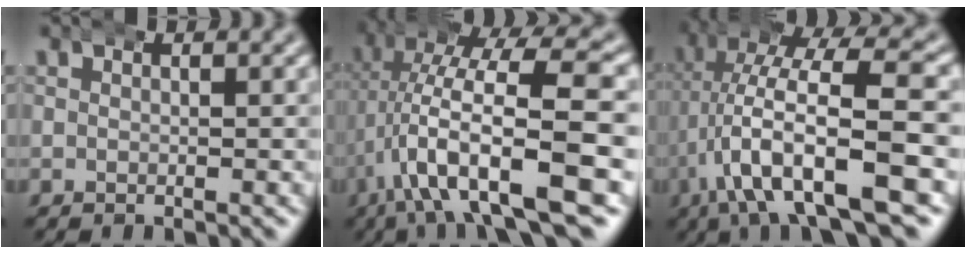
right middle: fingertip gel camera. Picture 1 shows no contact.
{"total": 11.5, "force": [-2.3, 4.8, 10.2], "torque": [-0.187, -0.018, -0.024]}
{"total": 10.2, "force": [-1.8, 4.5, 9.0], "torque": [-0.180, -0.017, -0.019]}